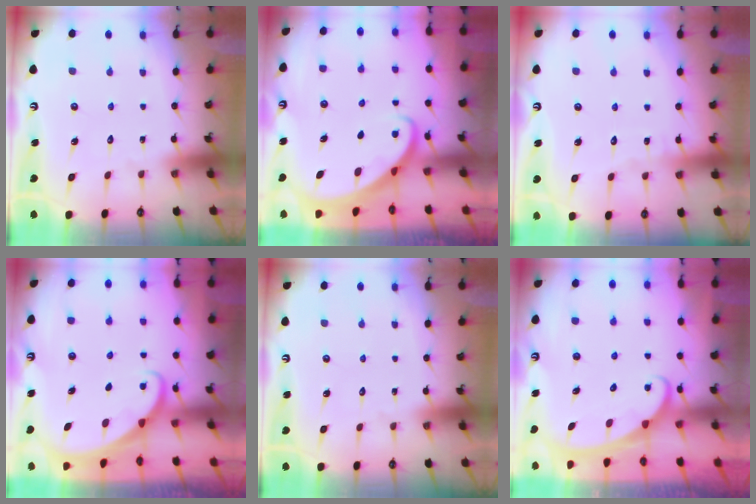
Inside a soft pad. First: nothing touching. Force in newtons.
{"total": 2.6, "press": 2.6, "slide": 0.3}
{"total": 2.9, "press": 2.8, "slide": 0.3}
{"total": 1.8, "press": 1.8, "slide": 0.1}
{"total": 0.0}
{"total": 2.3, "press": 2.3, "slide": 0.3}